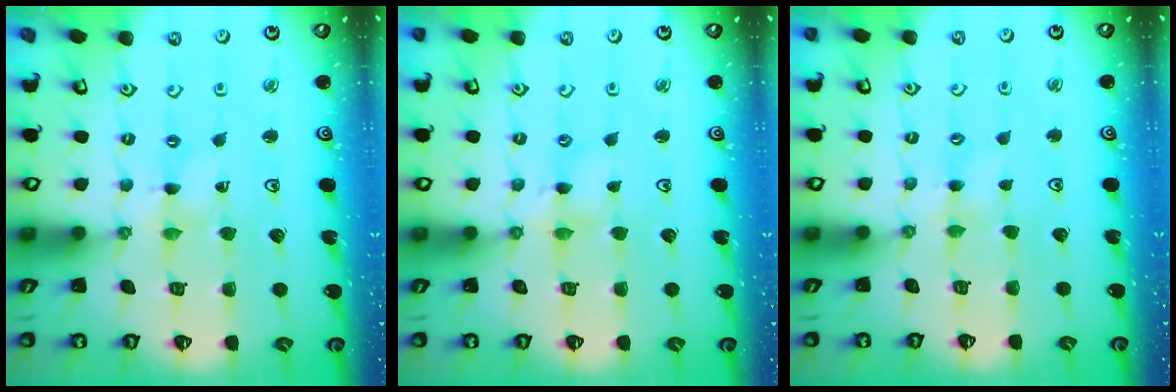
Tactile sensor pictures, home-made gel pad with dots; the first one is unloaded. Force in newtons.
{"total": 2.4, "press": 2.3, "slide": 0.4}
{"total": 2.0, "press": 2.0, "slide": 0.2}